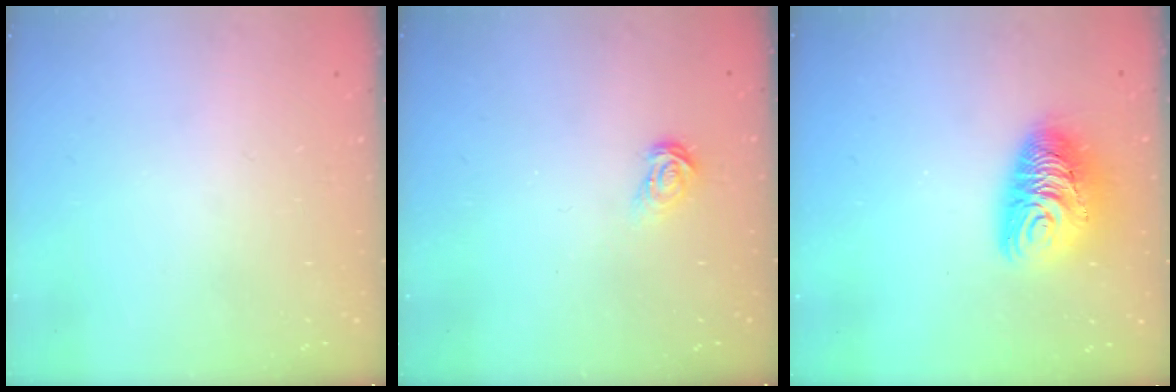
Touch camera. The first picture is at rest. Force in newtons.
{"total": 3.7, "press": 3.7, "slide": 0.2}
{"total": 12.7, "press": 12.6, "slide": 1.2}